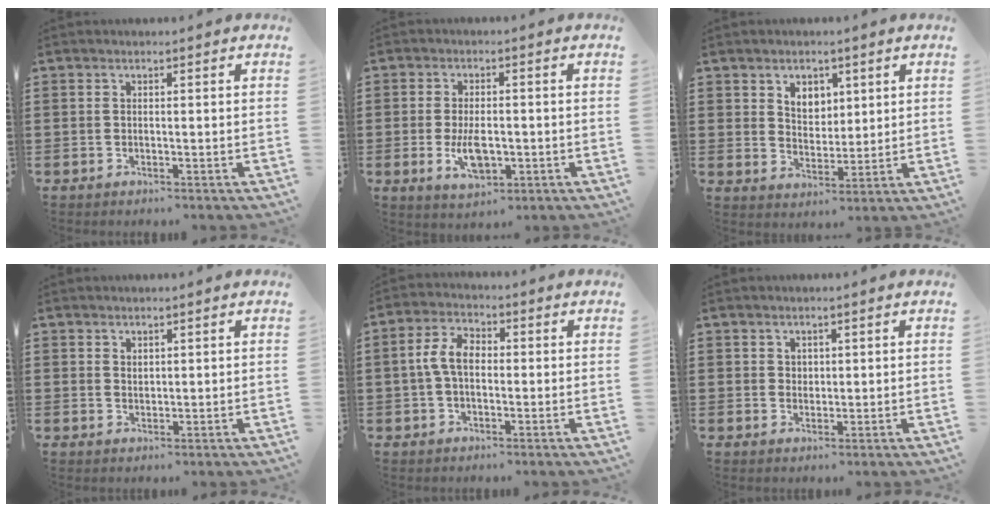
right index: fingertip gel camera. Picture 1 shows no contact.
{"total": 5.7, "force": [-1.2, 2.9, 4.7], "torque": [-0.094, -0.006, -0.025]}
{"total": 4.0, "force": [2.3, 3.0, 1.2], "torque": [-0.028, 0.007, 0.040]}
{"total": 1.3, "force": [1.1, 0.6, 0.2], "torque": [-0.004, 0.002, 0.022]}
{"total": 5.2, "force": [-0.1, 3.2, 4.1], "torque": [-0.103, 0.004, -0.010]}
{"total": 1.5, "force": [0.9, 1.2, 0.2], "torque": [-0.007, 0.006, 0.018]}